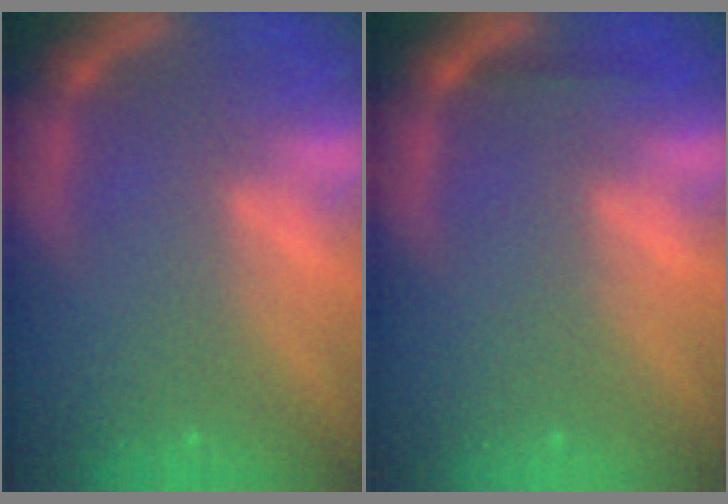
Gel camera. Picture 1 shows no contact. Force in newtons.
{"total": 0.9}